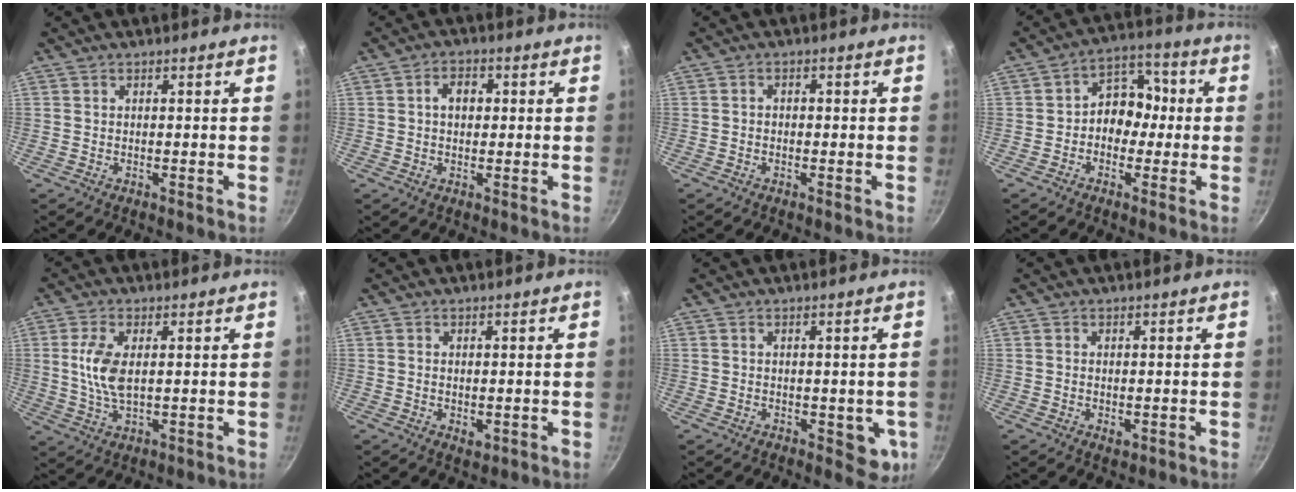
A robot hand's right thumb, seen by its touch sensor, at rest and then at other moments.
{"total": 4.1, "force": [0.5, 3.0, 2.8], "torque": [-0.025, 0.011, 0.005]}
{"total": 1.1, "force": [-0.4, 0.9, 0.6], "torque": [-0.013, 0.006, -0.009]}
{"total": 8.8, "force": [-0.6, 7.1, 5.2], "torque": [-0.015, 0.032, -0.026]}
{"total": 7.5, "force": [1.2, 3.6, 6.5], "torque": [-0.131, -0.002, 0.024]}
{"total": 2.1, "force": [-0.2, 1.3, 1.6], "torque": [-0.023, -0.005, -0.001]}
{"total": 5.9, "force": [-1.1, 3.3, 4.8], "torque": [-0.037, -0.005, -0.010]}
{"total": 1.6, "force": [-0.2, 1.0, 1.2], "torque": [-0.018, -0.003, -0.002]}